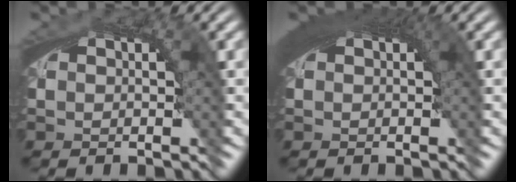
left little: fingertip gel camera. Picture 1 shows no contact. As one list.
[{"total": 4.4, "force": [1.3, 1.5, 3.9], "torque": [-0.052, 0.015, 0.016]}]